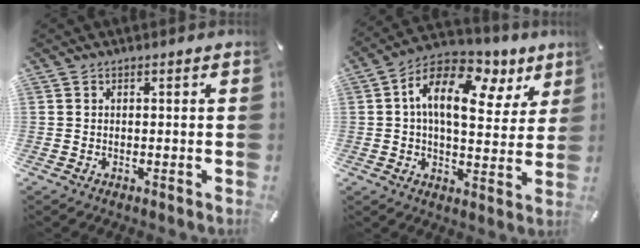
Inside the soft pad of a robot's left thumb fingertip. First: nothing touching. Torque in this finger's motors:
{"motor_torque": [0.71, 1.24, 1.91, -0.87, 0.42]}